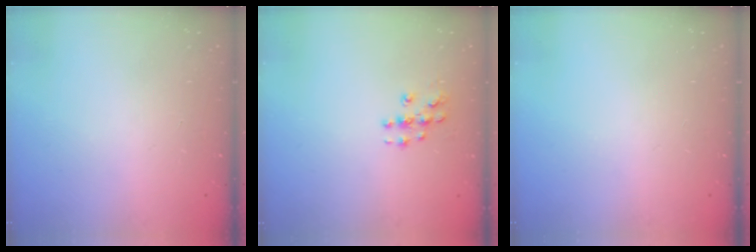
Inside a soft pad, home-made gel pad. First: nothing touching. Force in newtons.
{"total": 5.4, "press": 5.4, "slide": 0.5}
{"total": 0.0}